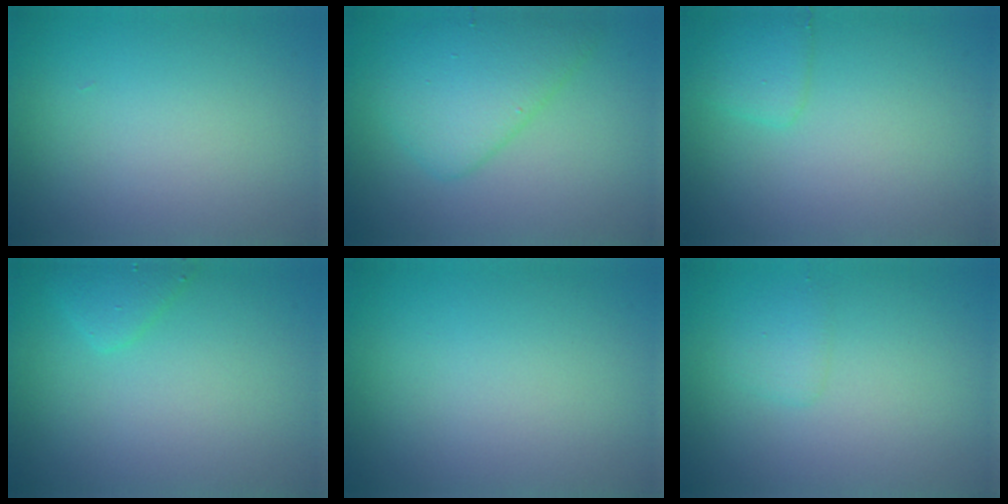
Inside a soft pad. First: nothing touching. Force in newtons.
{"total": 4.6, "press": 4.6, "slide": 0.1}
{"total": 1.7, "press": 1.7, "slide": 0.1}
{"total": 1.7, "press": 1.7, "slide": 0.1}
{"total": 0.0}
{"total": 1.1, "press": 1.1, "slide": 0.1}